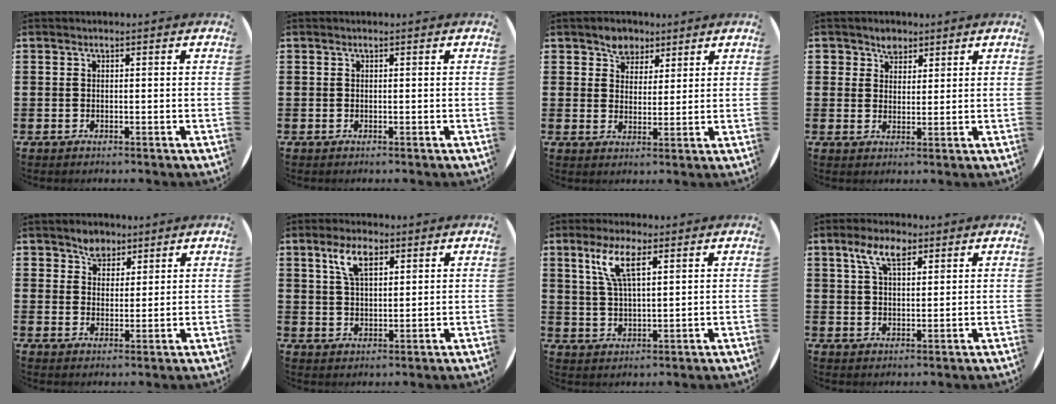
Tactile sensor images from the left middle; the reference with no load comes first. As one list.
[{"total": 0.0}, {"total": 3.9, "force": [3.0, 2.5, 0.4], "torque": [-0.011, 0.004, 0.056]}, {"total": 3.2, "force": [2.4, 2.1, 0.4], "torque": [-0.001, 0.003, 0.043]}, {"total": 3.7, "force": [2.9, 2.3, 0.3], "torque": [-0.007, 0.002, 0.056]}, {"total": 5.4, "force": [3.1, 2.4, 3.7], "torque": [-0.075, 0.007, 0.054]}, {"total": 6.7, "force": [3.7, 1.9, 5.2], "torque": [-0.115, 0.012, 0.064]}, {"total": 5.7, "force": [3.5, 2.5, 3.7], "torque": [-0.075, 0.007, 0.061]}]